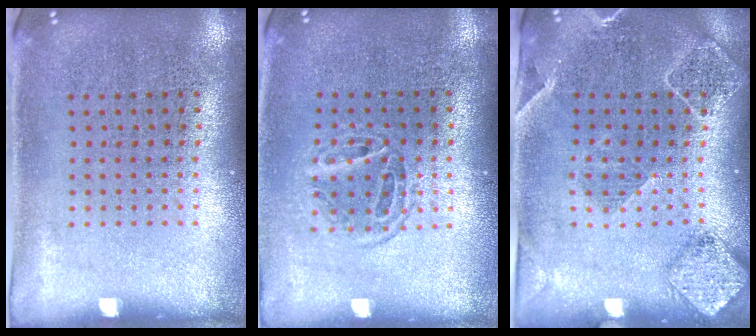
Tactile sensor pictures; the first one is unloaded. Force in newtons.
{"total": 1.2, "press": 1.0, "slide": 0.6}
{"total": 1.8, "press": 1.7, "slide": 0.5}